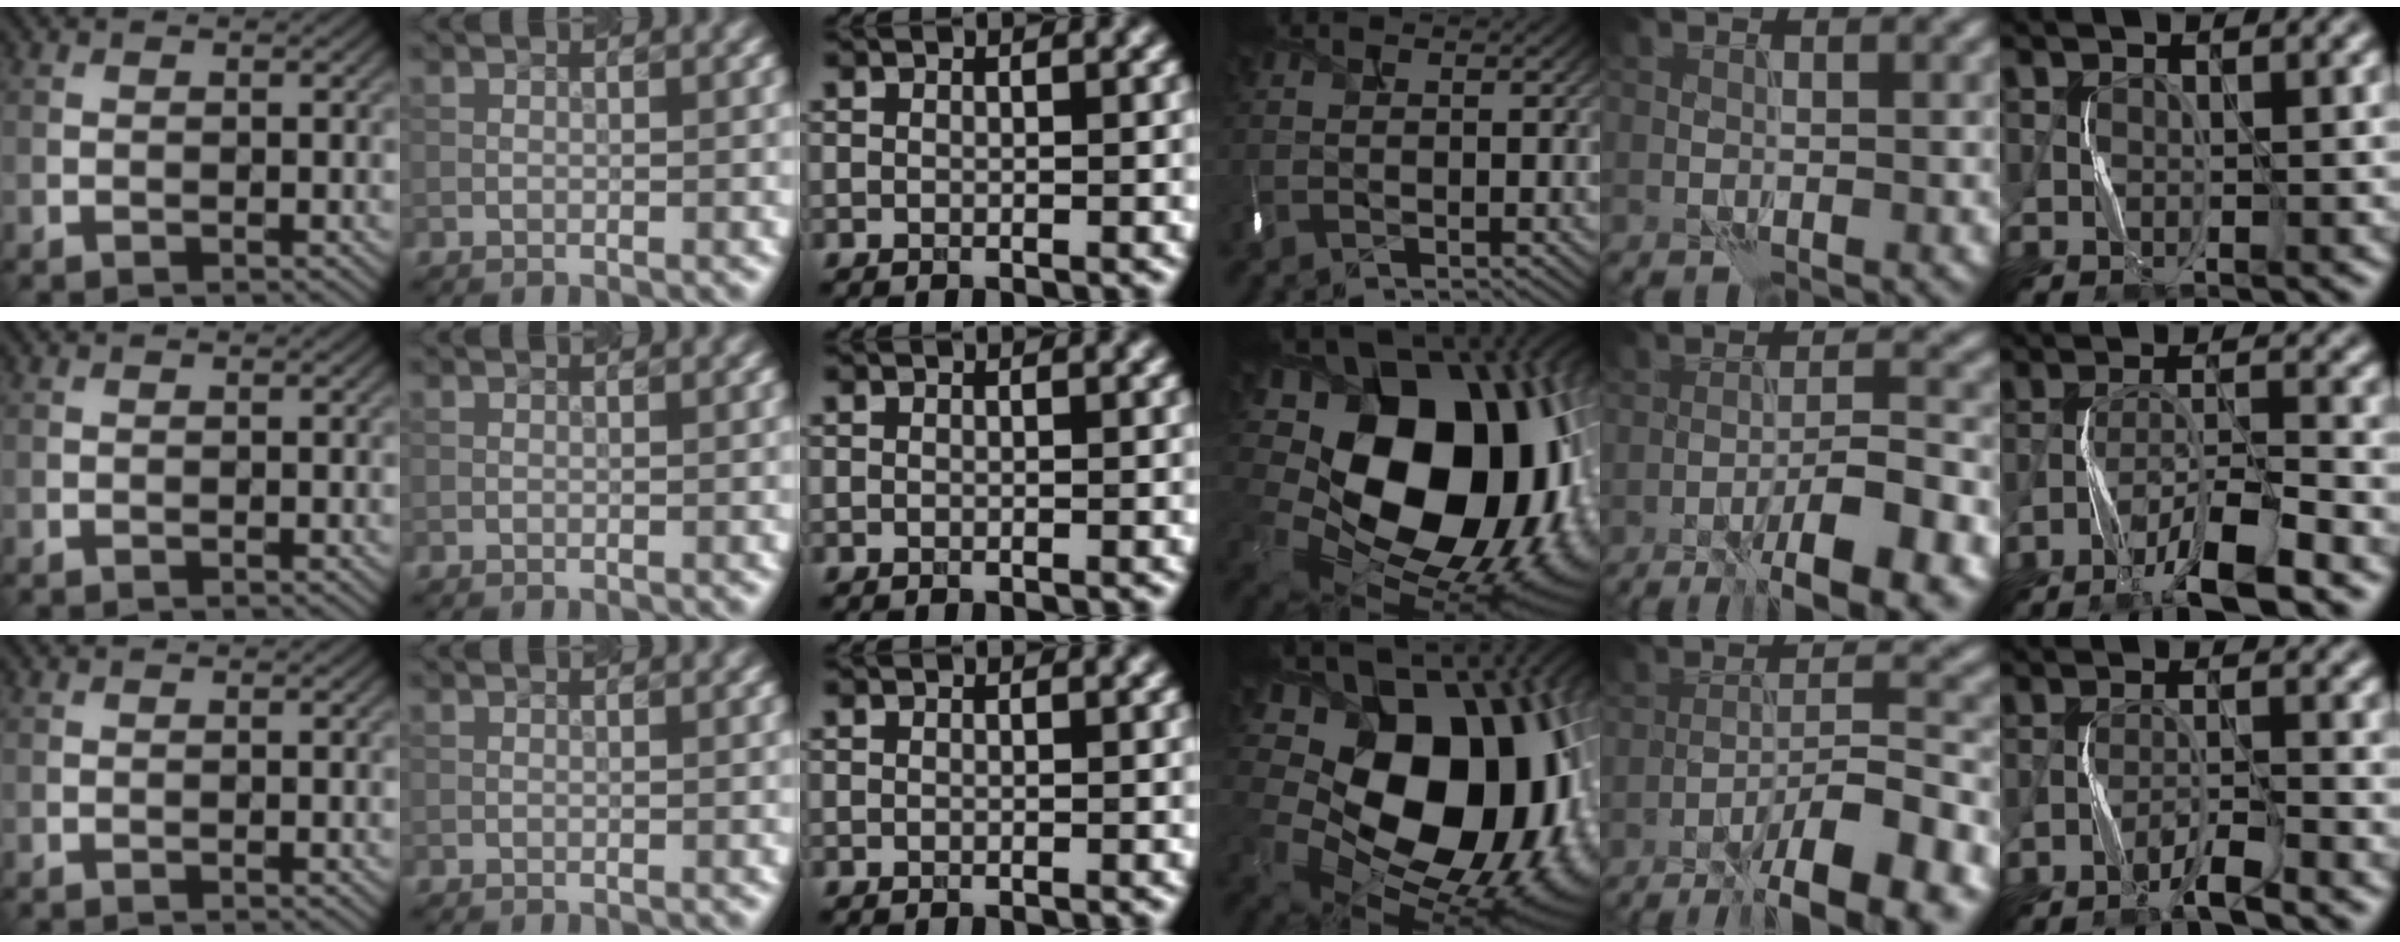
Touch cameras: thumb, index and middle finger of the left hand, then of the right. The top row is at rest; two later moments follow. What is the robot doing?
{"motion": "shake", "object": "tambourine"}